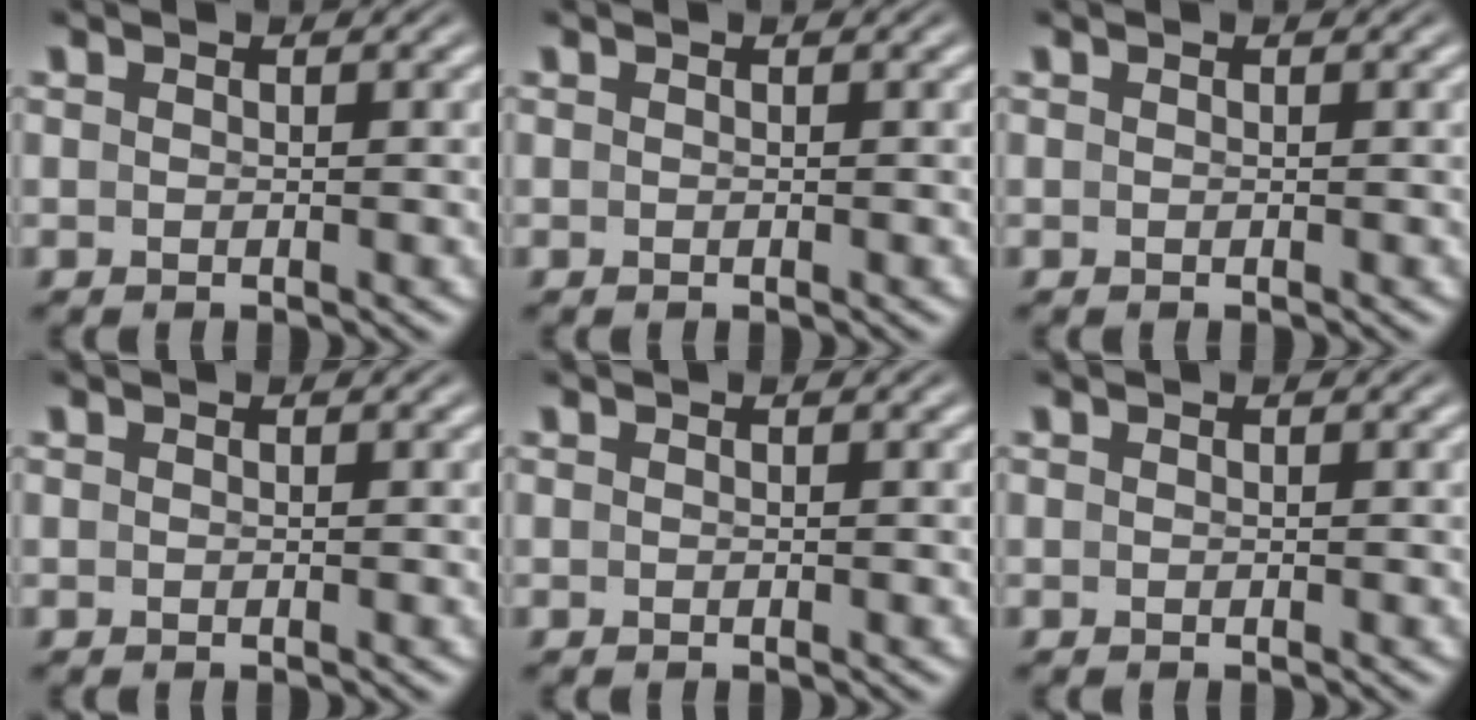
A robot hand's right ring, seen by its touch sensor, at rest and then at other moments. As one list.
[{"total": 0.0}, {"total": 0.0}, {"total": 0.0}, {"total": 0.0}, {"total": 0.0}]